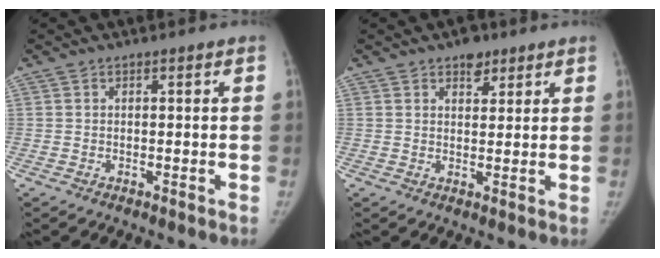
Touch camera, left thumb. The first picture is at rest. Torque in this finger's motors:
{"motor_torque": [1.32, 0.75, 0.58, -0.41, 0.06]}